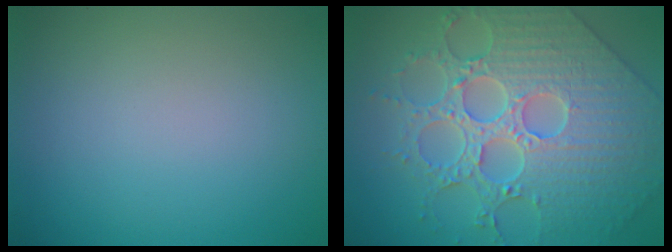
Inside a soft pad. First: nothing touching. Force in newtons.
{"total": 7.5, "press": 6.6, "slide": 3.5}